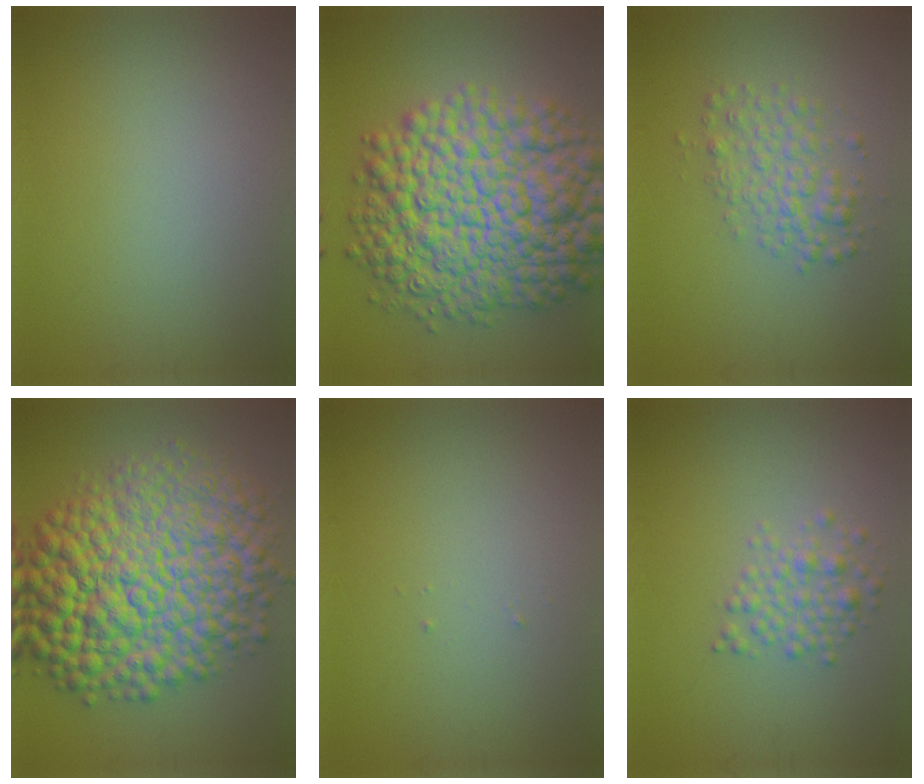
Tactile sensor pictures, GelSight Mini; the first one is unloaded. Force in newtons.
{"total": 14.9, "press": 14.9, "slide": 0.3}
{"total": 3.2, "press": 3.2, "slide": 0.1}
{"total": 14.6, "press": 14.6, "slide": 0.0}
{"total": 0.0}
{"total": 2.5, "press": 2.5, "slide": 0.1}